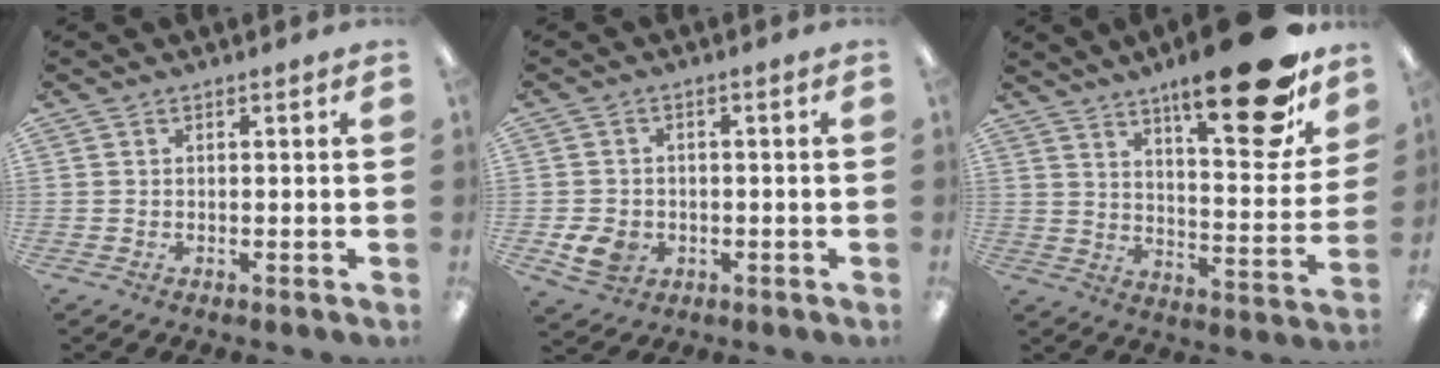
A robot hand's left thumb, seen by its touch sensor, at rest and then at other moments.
{"total": 5.3, "force": [-1.8, 4.4, 2.4], "torque": [-0.051, 0.002, -0.034]}
{"total": 22.3, "force": [14.8, 6.7, 15.3], "torque": [-0.212, -0.098, 0.234]}